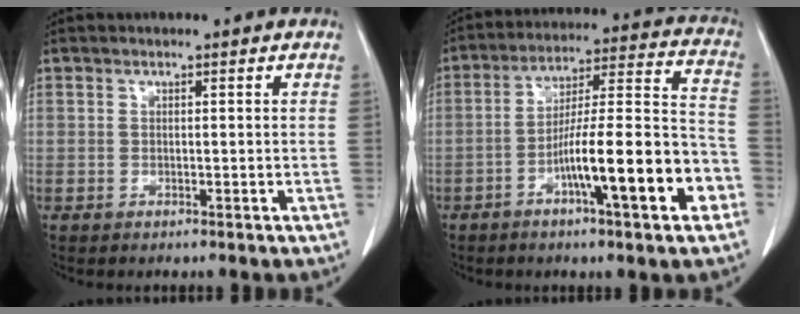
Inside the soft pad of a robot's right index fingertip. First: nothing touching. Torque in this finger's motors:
{"motor_torque": [1.50, -0.64, 0.52, 0.18]}